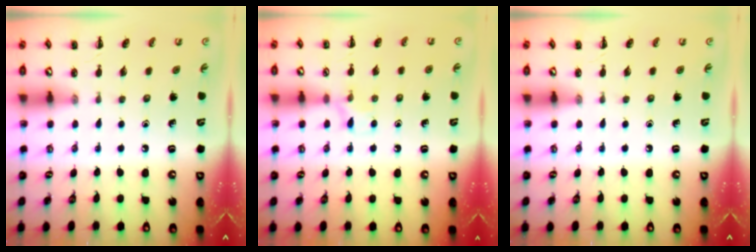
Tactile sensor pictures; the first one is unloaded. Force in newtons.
{"total": 6.7, "press": 6.3, "slide": 2.3}
{"total": 0.0}